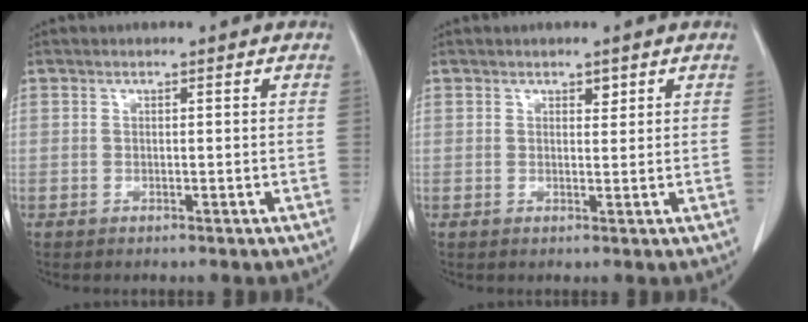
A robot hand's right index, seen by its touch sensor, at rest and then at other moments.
{"total": 1.1, "force": [0.7, 0.5, 0.6], "torque": [-0.006, -0.004, 0.009]}